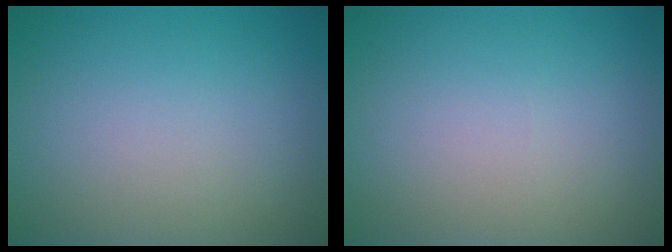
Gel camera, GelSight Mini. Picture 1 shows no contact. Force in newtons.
{"total": 0.0}